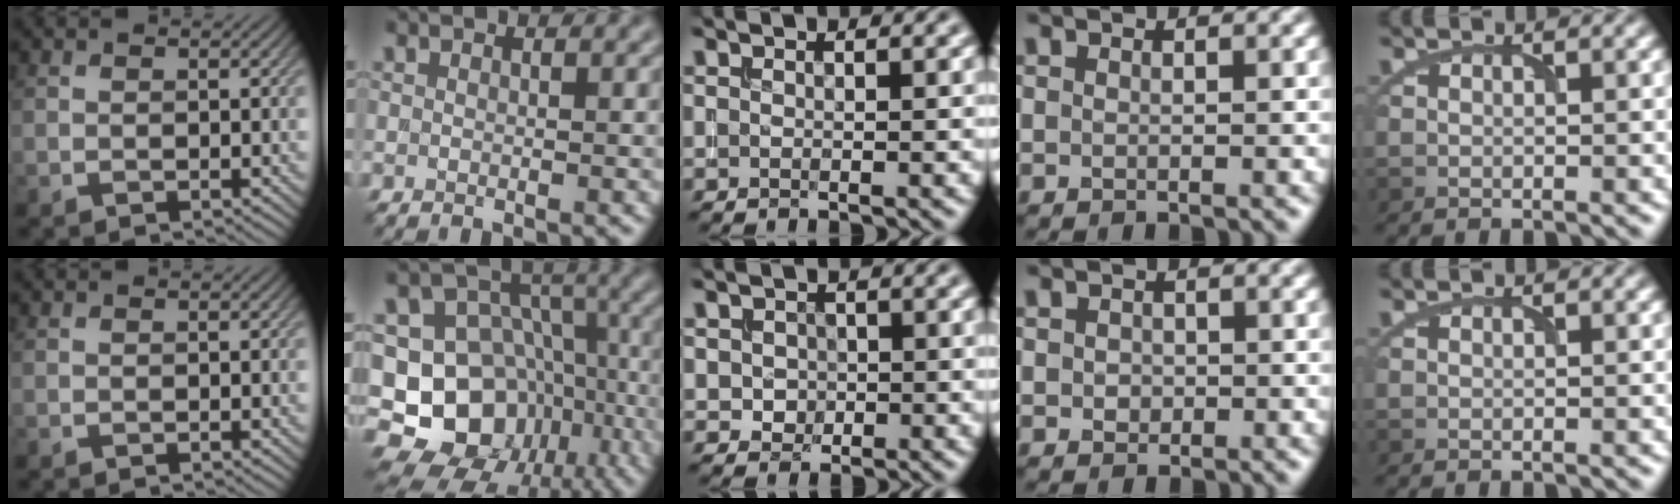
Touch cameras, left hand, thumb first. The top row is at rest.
{"index": {"total": 16.6, "force": [-6.6, 13.8, 6.3], "torque": [-0.118, -0.004, -0.103]}, "middle": {"total": 1.2, "force": [-0.1, 1.2, 0.4], "torque": [-0.005, -0.003, 0.000]}, "ring": {"total": 1.0, "force": [0.0, 0.9, 0.4], "torque": [-0.005, -0.003, -0.001]}}